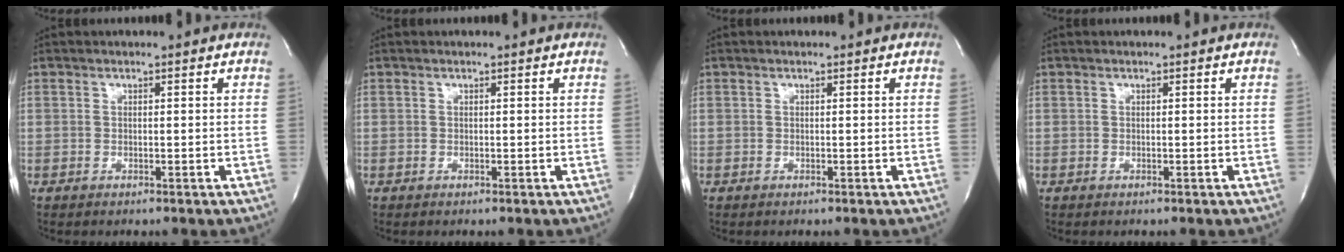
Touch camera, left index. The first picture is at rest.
{"total": 0.0}
{"total": 0.0}
{"total": 0.0}